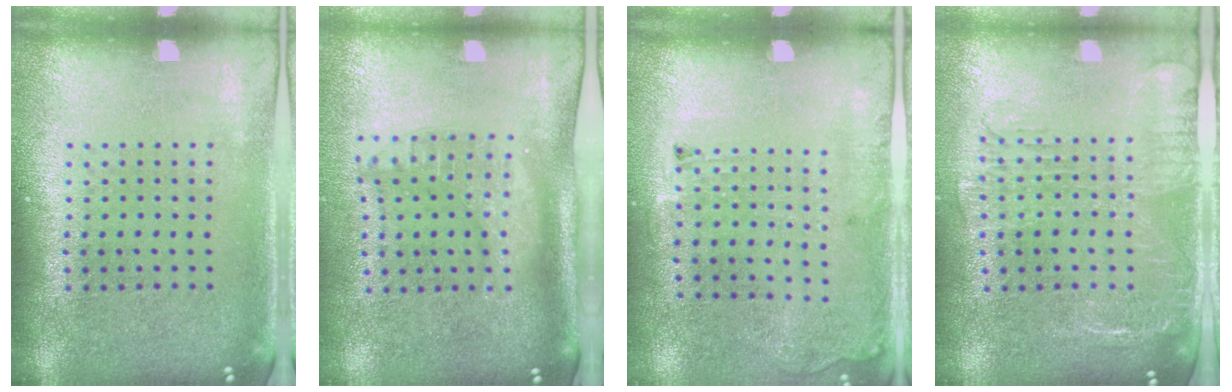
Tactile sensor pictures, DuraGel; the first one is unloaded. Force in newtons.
{"total": 2.0, "press": 1.5, "slide": 1.3}
{"total": 1.9, "press": 1.3, "slide": 1.4}
{"total": 2.0, "press": 1.6, "slide": 1.2}